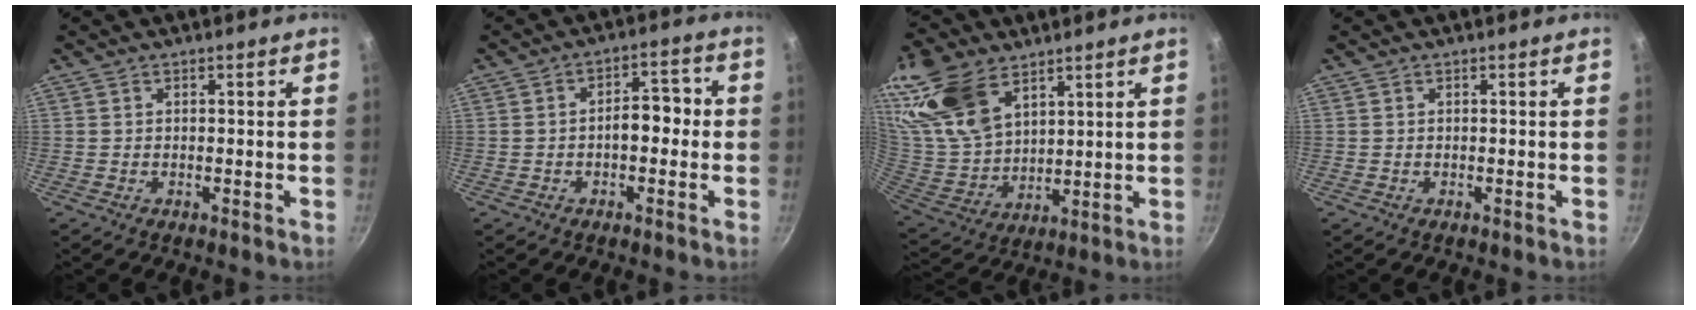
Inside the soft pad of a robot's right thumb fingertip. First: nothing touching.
{"total": 5.8, "force": [-0.8, 3.4, 4.6], "torque": [-0.036, 0.025, -0.019]}
{"total": 19.8, "force": [11.3, 11.5, 11.4], "torque": [-0.229, -0.030, 0.236]}
{"total": 0.0}